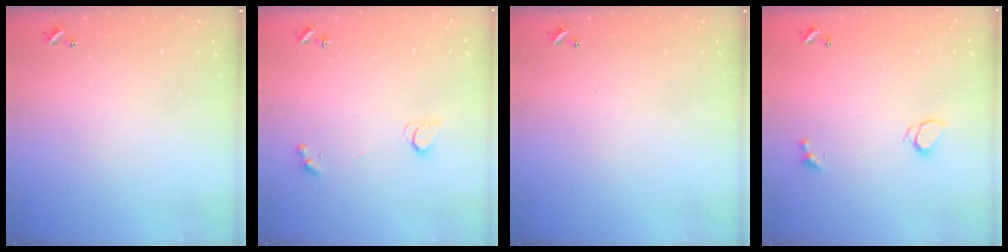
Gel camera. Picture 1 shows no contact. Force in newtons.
{"total": 2.5, "press": 2.5, "slide": 0.5}
{"total": 0.0}
{"total": 1.8, "press": 1.7, "slide": 0.3}